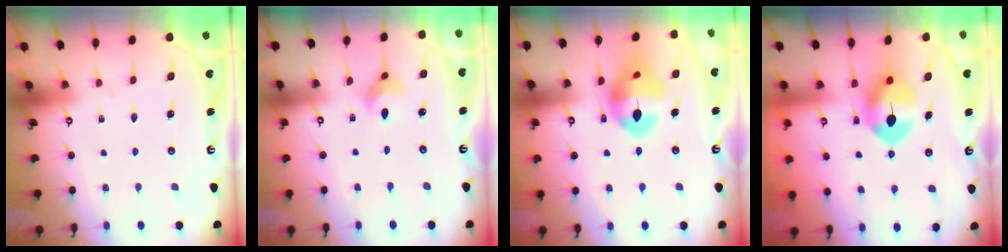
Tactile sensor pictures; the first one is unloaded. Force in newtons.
{"total": 5.0, "press": 5.0, "slide": 0.8}
{"total": 15.4, "press": 15.3, "slide": 1.8}
{"total": 8.7, "press": 8.6, "slide": 1.4}